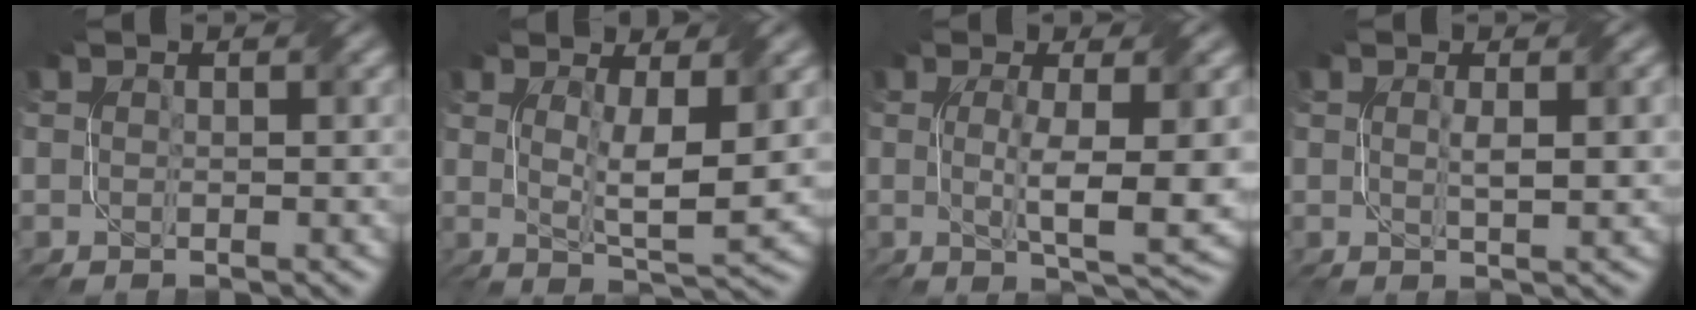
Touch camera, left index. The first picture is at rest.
{"total": 5.3, "force": [0.9, 1.1, 5.1], "torque": [-0.087, -0.011, 0.021]}
{"total": 6.2, "force": [-0.2, 1.1, 6.1], "torque": [-0.103, -0.009, 0.001]}
{"total": 2.4, "force": [0.3, 0.4, 2.4], "torque": [-0.041, 0.001, 0.007]}